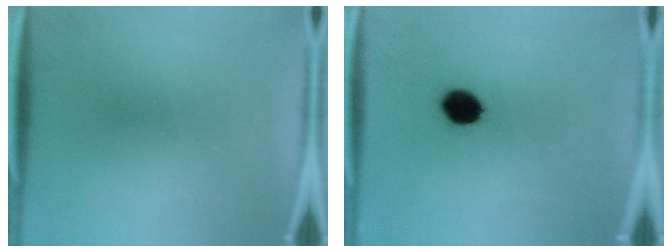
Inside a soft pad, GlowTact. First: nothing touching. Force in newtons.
{"total": 8.6}